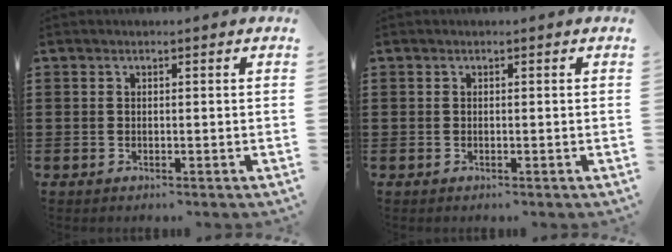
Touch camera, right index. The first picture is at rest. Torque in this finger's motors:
{"motor_torque": [0.87, 1.27, 0.03, 0.00]}